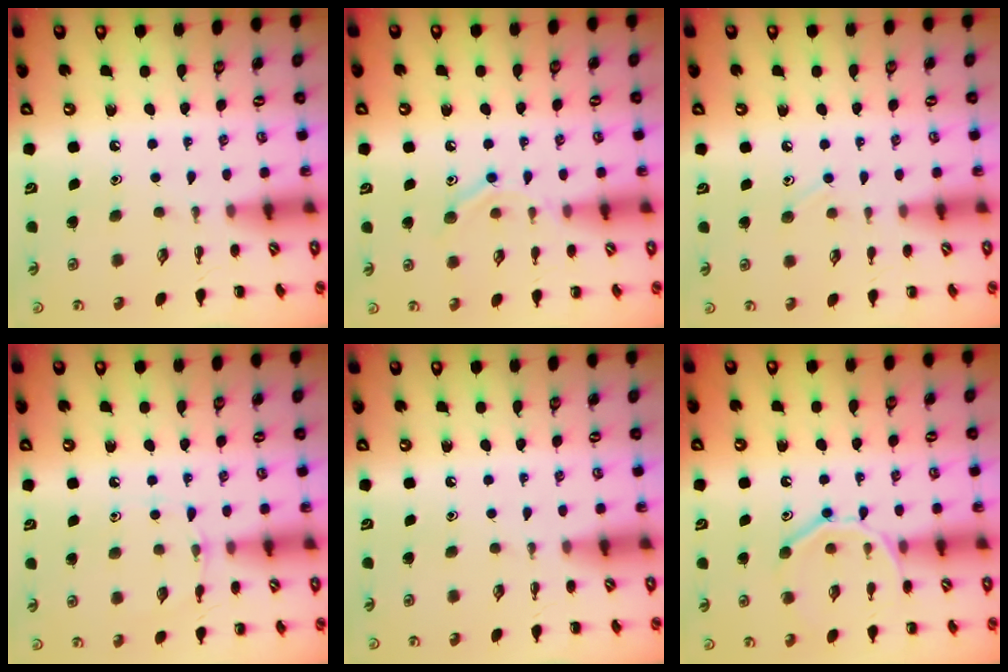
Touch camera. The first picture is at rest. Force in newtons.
{"total": 9.3, "press": 9.2, "slide": 1.4}
{"total": 4.2, "press": 3.9, "slide": 1.5}
{"total": 6.9, "press": 6.6, "slide": 1.8}
{"total": 0.0}
{"total": 12.6, "press": 12.6, "slide": 1.2}